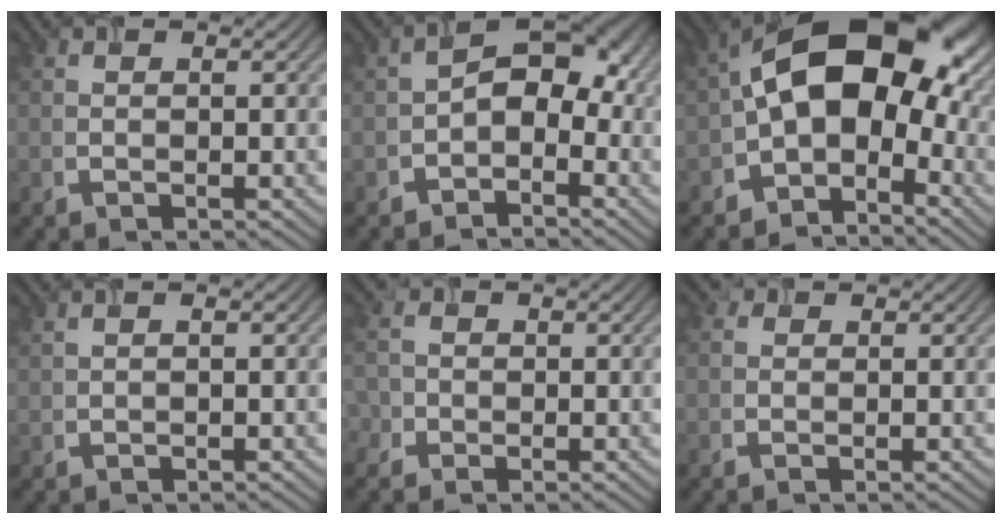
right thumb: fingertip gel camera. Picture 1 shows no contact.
{"total": 5.1, "force": [-2.2, 3.1, 3.4], "torque": [-0.039, 0.015, -0.038]}
{"total": 15.1, "force": [-1.6, 9.7, 11.5], "torque": [-0.173, 0.011, -0.035]}
{"total": 1.0, "force": [0.9, 0.2, 0.5], "torque": [-0.019, 0.010, 0.028]}
{"total": 2.7, "force": [-0.6, 2.6, 0.6], "torque": [-0.035, 0.009, -0.001]}
{"total": 1.5, "force": [0.6, 1.3, 0.5], "torque": [-0.013, 0.008, 0.013]}